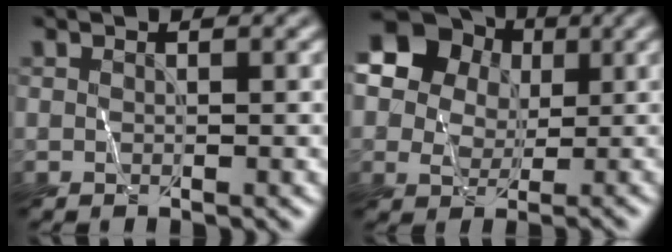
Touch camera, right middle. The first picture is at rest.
{"total": 16.2, "force": [5.5, 13.7, 6.7], "torque": [-0.167, 0.056, 0.079]}